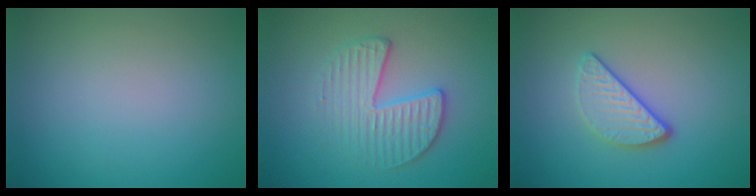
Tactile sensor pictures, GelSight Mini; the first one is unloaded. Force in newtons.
{"total": 3.5, "press": 3.2, "slide": 1.4}
{"total": 3.0, "press": 2.5, "slide": 1.7}